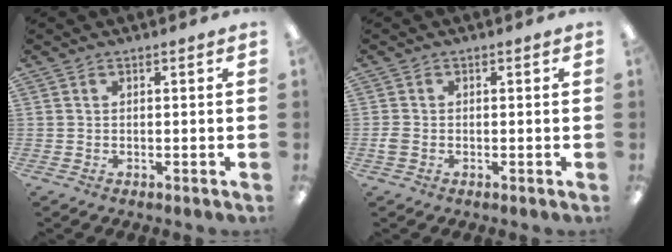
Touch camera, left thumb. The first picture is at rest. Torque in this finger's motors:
{"motor_torque": [0.39, 0.36, 0.23, -0.08, 0.11]}